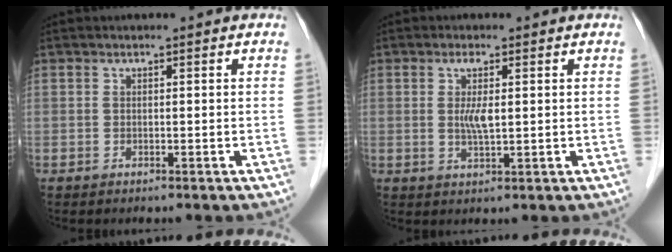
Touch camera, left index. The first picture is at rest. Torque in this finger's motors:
{"motor_torque": [0.44, 0.31, 0.11, 0.05]}